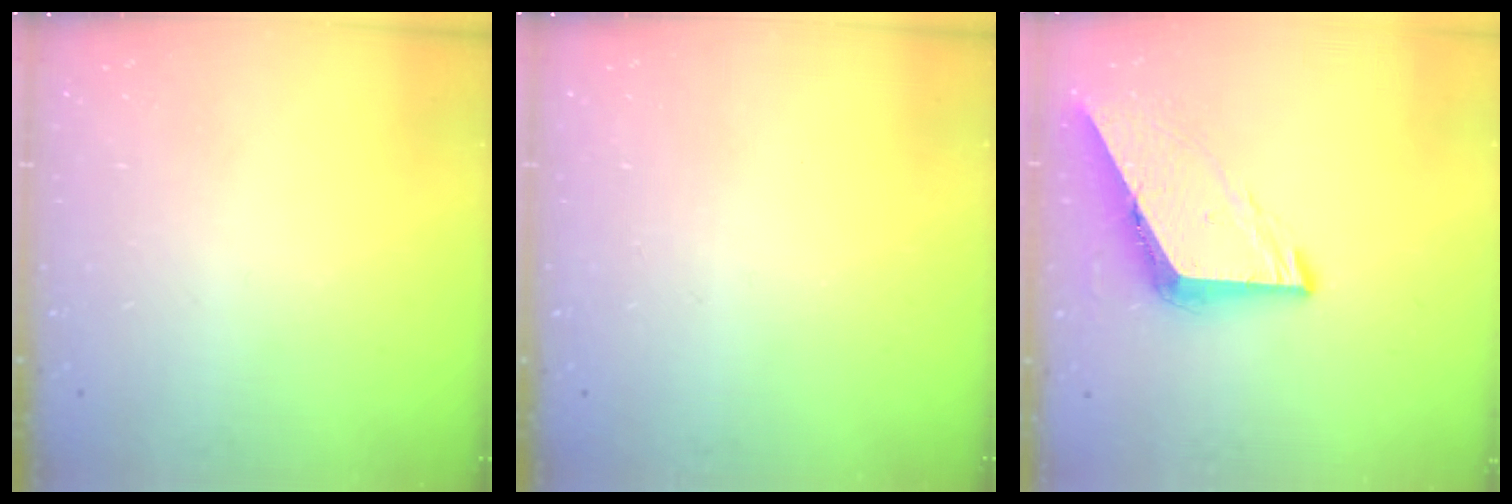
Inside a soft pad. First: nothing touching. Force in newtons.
{"total": 0.0}
{"total": 7.8, "press": 7.8, "slide": 0.6}